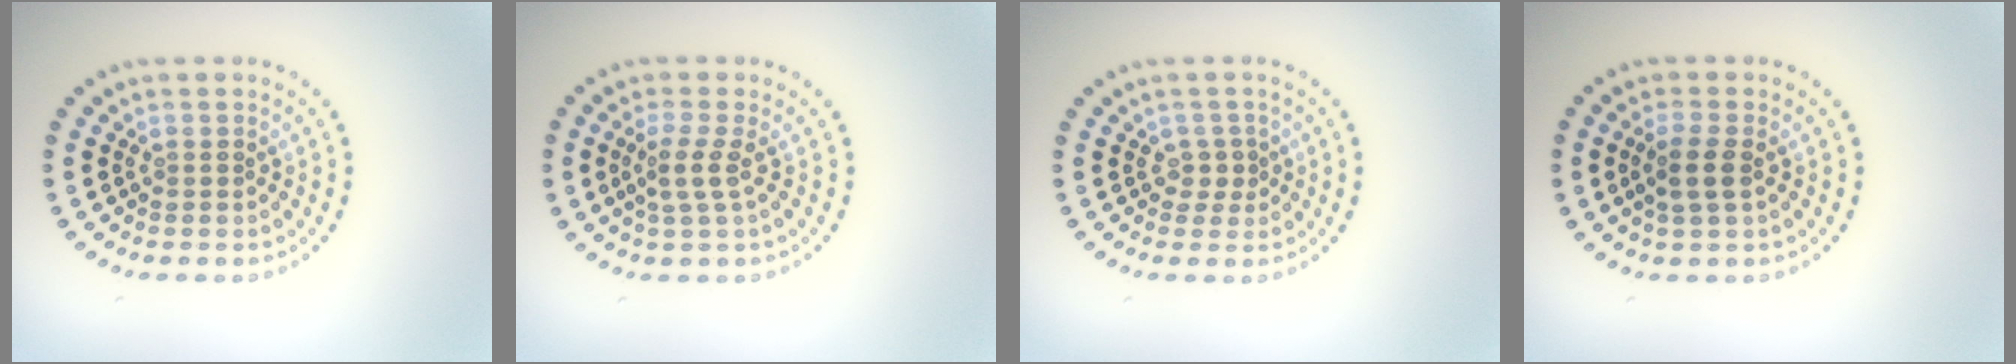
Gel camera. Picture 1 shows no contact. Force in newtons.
{"total": 2.1, "press": 1.6, "slide": 1.3}
{"total": 1.4, "press": 1.1, "slide": 0.8}
{"total": 2.4, "press": 2.2, "slide": 0.8}